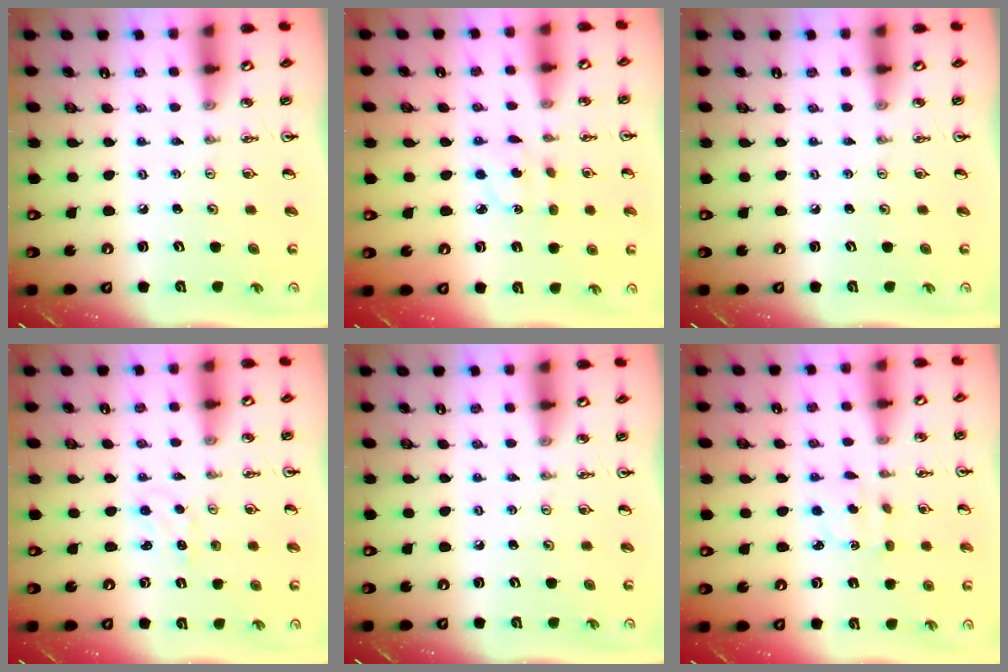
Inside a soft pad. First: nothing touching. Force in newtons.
{"total": 3.5, "press": 3.4, "slide": 0.8}
{"total": 0.0}
{"total": 2.3, "press": 2.3, "slide": 0.2}
{"total": 0.0}
{"total": 2.5, "press": 2.4, "slide": 0.6}